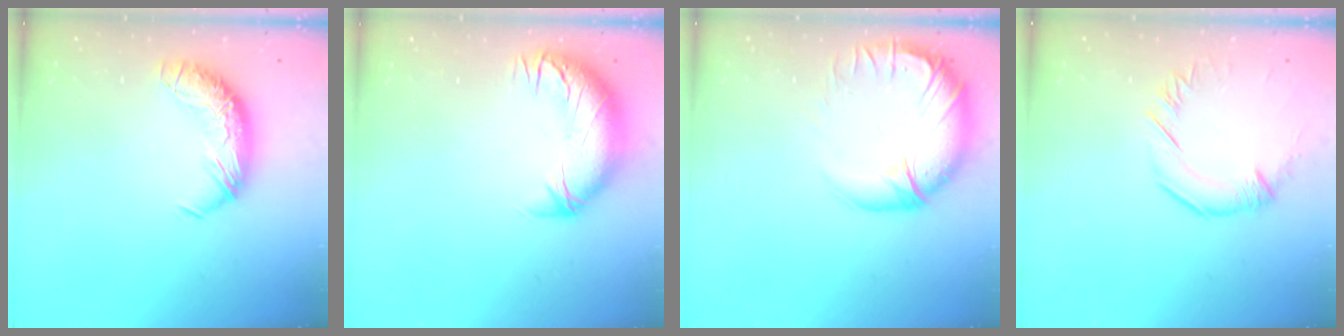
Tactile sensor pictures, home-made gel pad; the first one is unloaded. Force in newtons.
{"total": 3.2, "press": 2.5, "slide": 2.0}
{"total": 3.5, "press": 0.6, "slide": 3.4}
{"total": 1.5, "press": 1.4, "slide": 0.5}